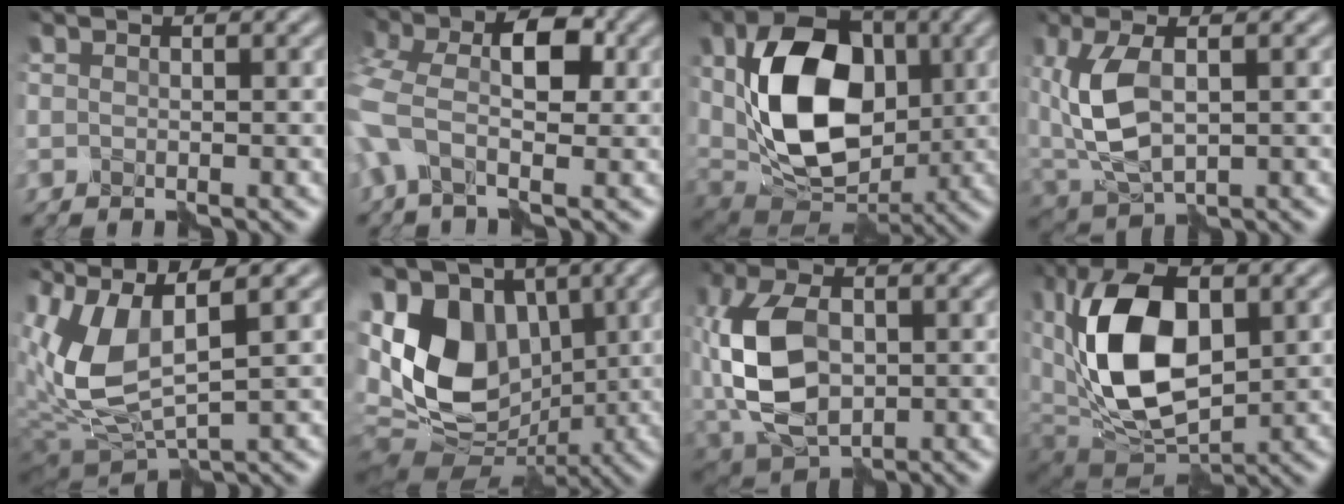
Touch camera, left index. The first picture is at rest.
{"total": 7.2, "force": [-0.2, 4.2, 5.8], "torque": [-0.125, 0.018, -0.019]}
{"total": 12.2, "force": [1.2, 8.3, 8.9], "torque": [-0.158, 0.001, 0.023]}
{"total": 6.6, "force": [0.9, 3.5, 5.6], "torque": [-0.134, 0.004, 0.018]}
{"total": 8.0, "force": [2.5, 3.2, 6.9], "torque": [-0.171, -0.001, 0.053]}
{"total": 10.3, "force": [1.5, 7.1, 7.3], "torque": [-0.145, -0.001, 0.012]}
{"total": 9.0, "force": [-0.3, 5.7, 7.0], "torque": [-0.158, 0.001, -0.005]}
{"total": 11.8, "force": [1.8, 7.2, 9.2], "torque": [-0.165, 0.001, 0.032]}